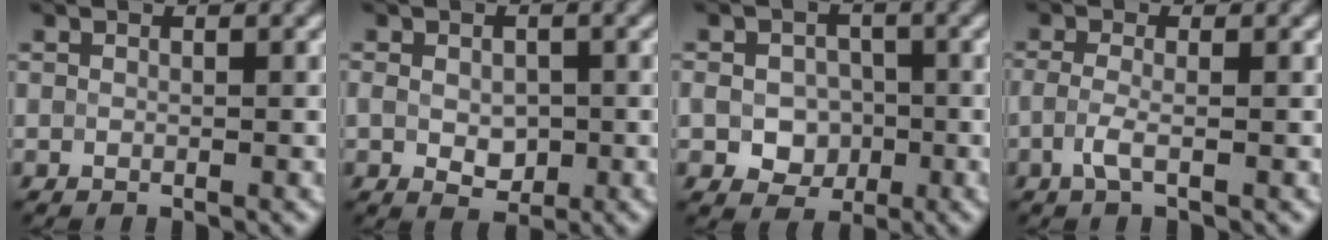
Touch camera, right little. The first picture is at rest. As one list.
[{"total": 2.8, "force": [-0.5, 1.9, 2.0], "torque": [-0.040, -0.008, 0.001]}, {"total": 3.9, "force": [-0.8, 3.2, 2.1], "torque": [-0.043, -0.006, -0.013]}, {"total": 1.8, "force": [-0.6, 0.5, 1.6], "torque": [-0.038, -0.003, -0.016]}]